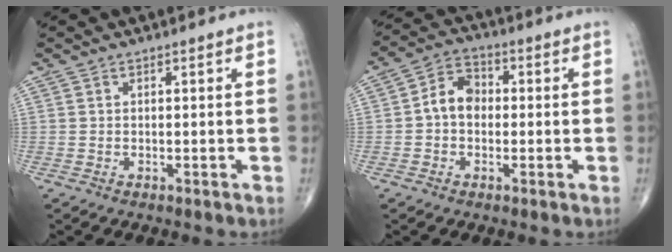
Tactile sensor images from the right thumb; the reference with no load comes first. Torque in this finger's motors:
{"motor_torque": [1.09, 0.91, 0.70, -0.04, 0.03]}